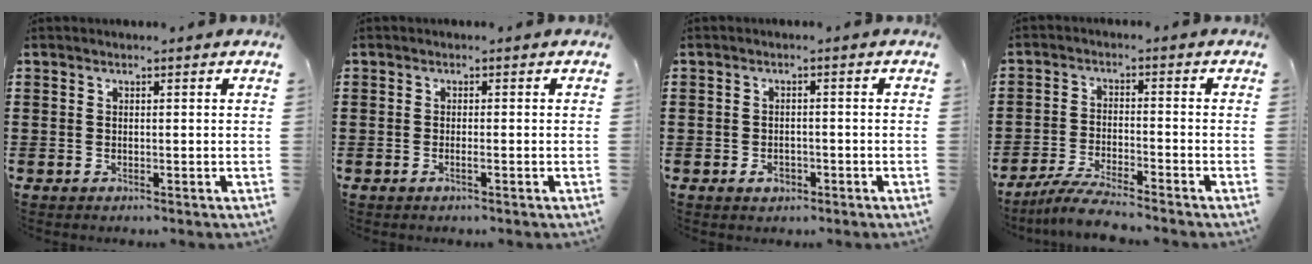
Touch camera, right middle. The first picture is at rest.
{"total": 0.9, "force": [-0.5, 0.0, 0.8], "torque": [-0.013, -0.002, -0.009]}
{"total": 1.9, "force": [-1.0, 1.2, 1.0], "torque": [-0.022, 0.001, -0.021]}
{"total": 5.3, "force": [-4.8, 0.1, 2.1], "torque": [-0.049, -0.008, -0.095]}